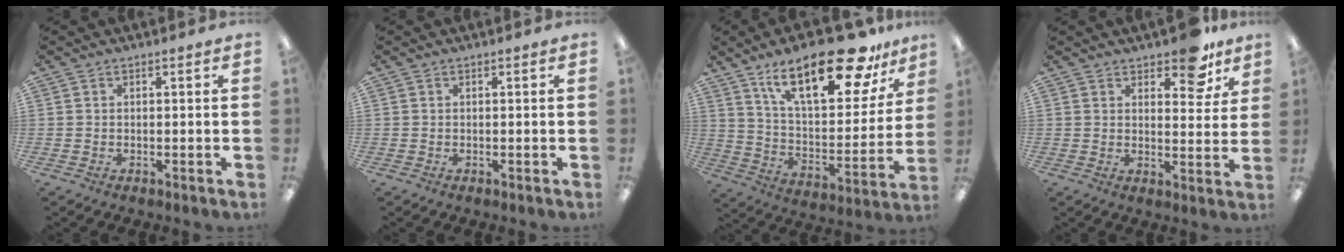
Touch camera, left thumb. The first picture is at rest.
{"total": 0.0}
{"total": 24.5, "force": [16.5, 8.6, 16.0], "torque": [-0.249, -0.096, 0.275]}
{"total": 9.3, "force": [6.9, 3.9, 4.8], "torque": [-0.047, -0.044, 0.118]}